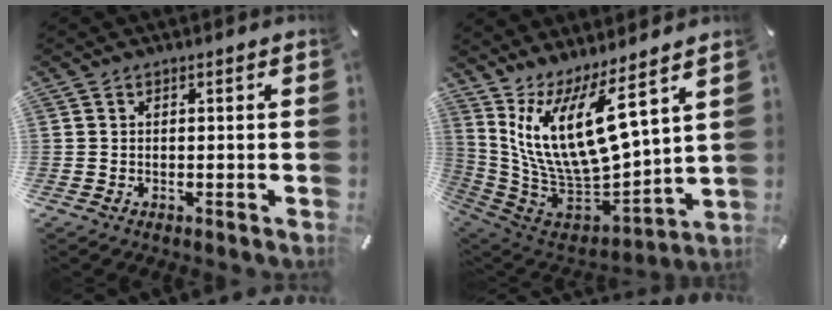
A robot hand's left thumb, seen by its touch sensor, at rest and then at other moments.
{"total": 18.5, "force": [8.1, 7.1, 15.0], "torque": [-0.313, -0.078, 0.139]}